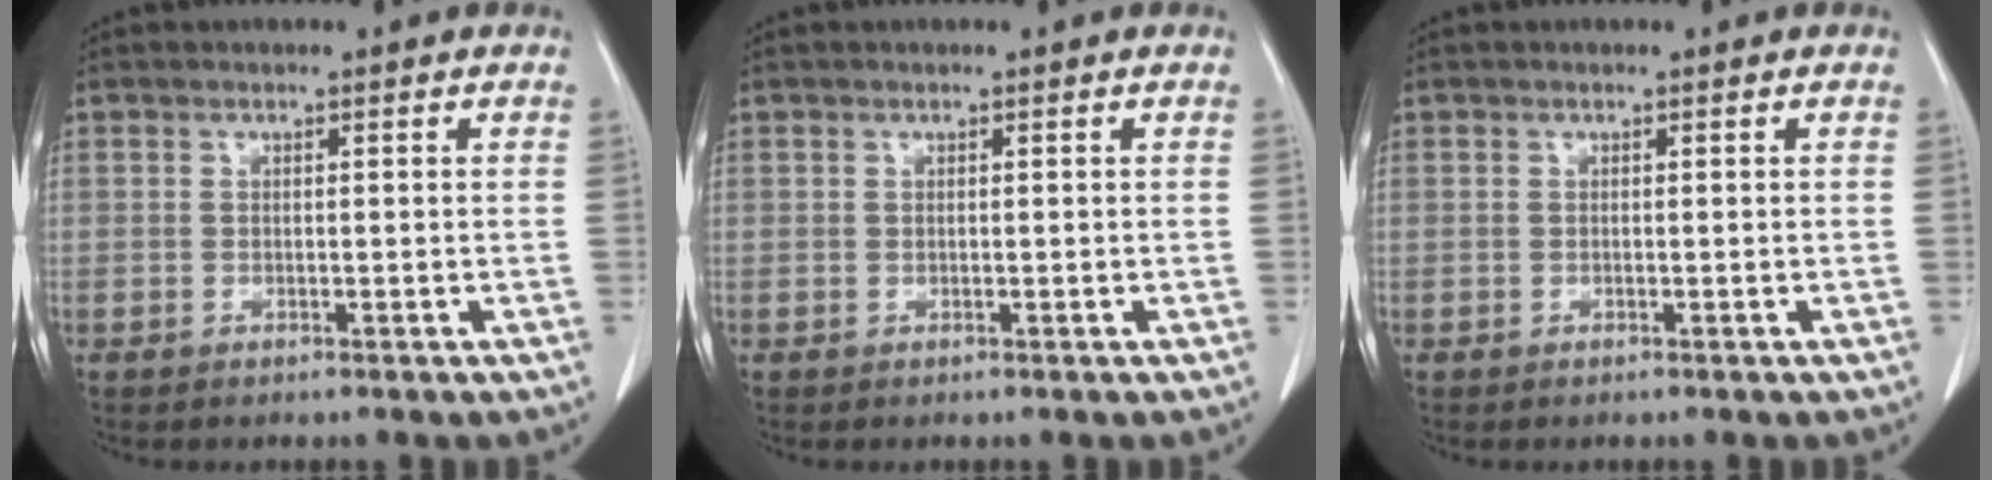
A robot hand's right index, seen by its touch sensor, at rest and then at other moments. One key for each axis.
{"total": 0.0}
{"total": 0.0}